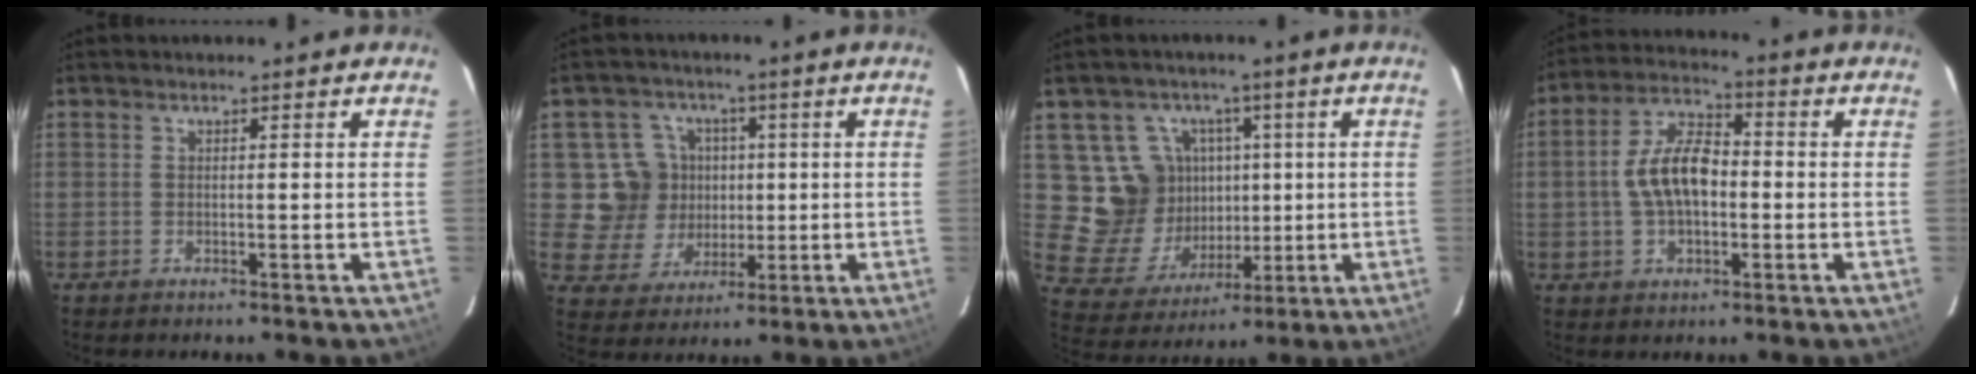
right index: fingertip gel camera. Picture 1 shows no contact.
{"total": 9.7, "force": [1.1, 9.4, 2.1], "torque": [-0.060, 0.008, 0.022]}
{"total": 12.7, "force": [2.7, 11.6, 4.6], "torque": [-0.111, 0.002, 0.067]}
{"total": 10.1, "force": [-0.8, 5.5, 8.4], "torque": [-0.167, 0.019, -0.013]}